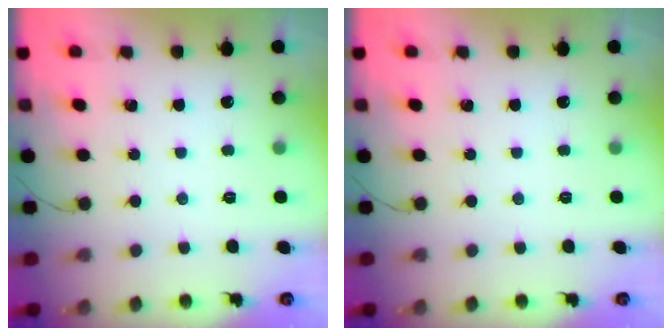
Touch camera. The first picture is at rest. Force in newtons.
{"total": 0.0}